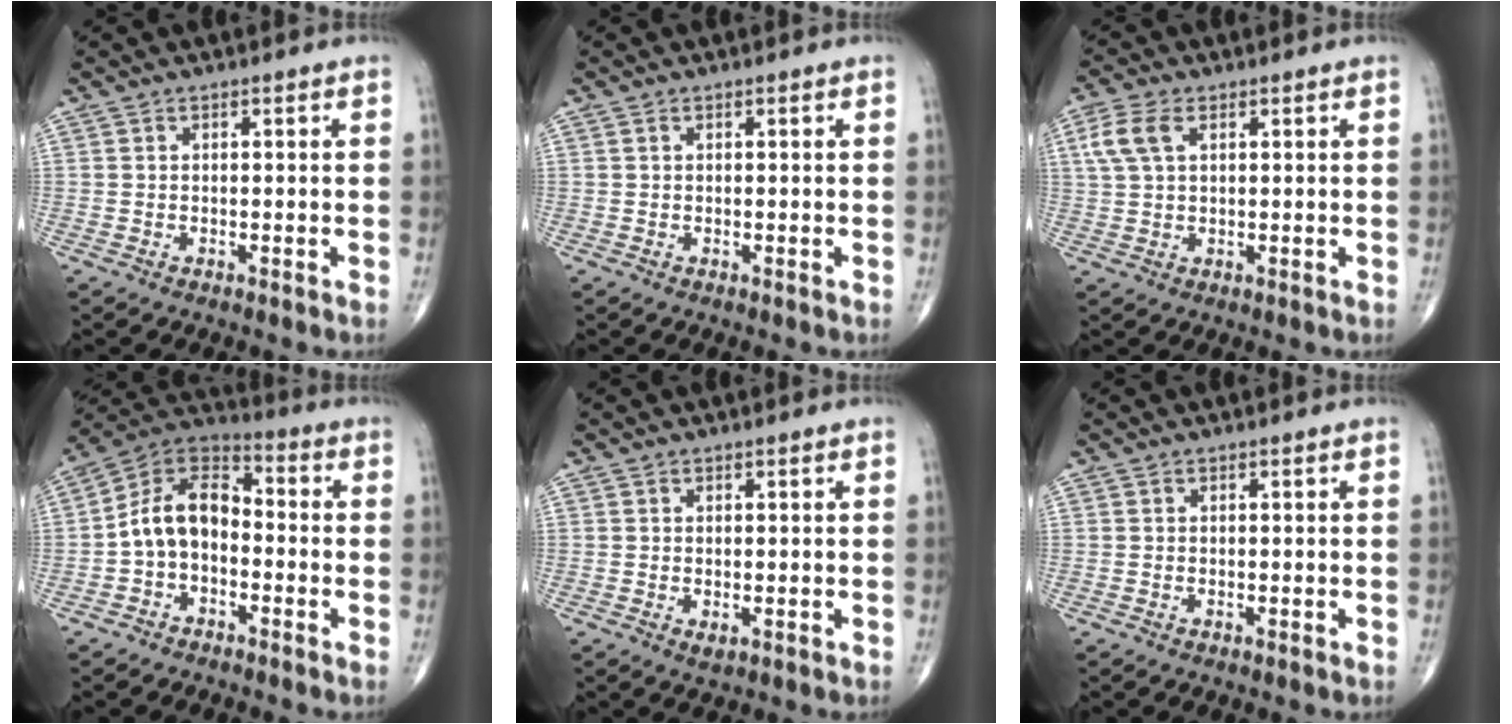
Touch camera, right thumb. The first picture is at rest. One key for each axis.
{"total": 0.0}
{"total": 6.0, "fx": 2.1, "fy": 3.4, "fz": 4.5, "tx": -0.108, "ty": 0.012, "tz": 0.043}
{"total": 11.3, "fx": -2.1, "fy": 7.5, "fz": 8.1, "tx": -0.126, "ty": 0.044, "tz": -0.054}
{"total": 1.4, "fx": -0.3, "fy": 0.8, "fz": 1.1, "tx": -0.015, "ty": -0.003, "tz": -0.002}
{"total": 0.0}